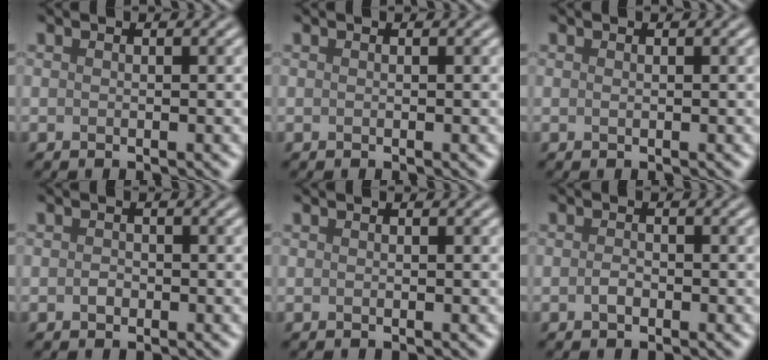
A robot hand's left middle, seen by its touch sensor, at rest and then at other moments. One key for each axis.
{"total": 0.0}
{"total": 0.0}
{"total": 0.8, "fx": -0.3, "fy": 0.6, "fz": 0.4, "tx": -0.009, "ty": -0.002, "tz": -0.007}
{"total": 0.0}
{"total": 1.0, "fx": -0.5, "fy": 0.5, "fz": 0.6, "tx": -0.016, "ty": 0.001, "tz": -0.010}